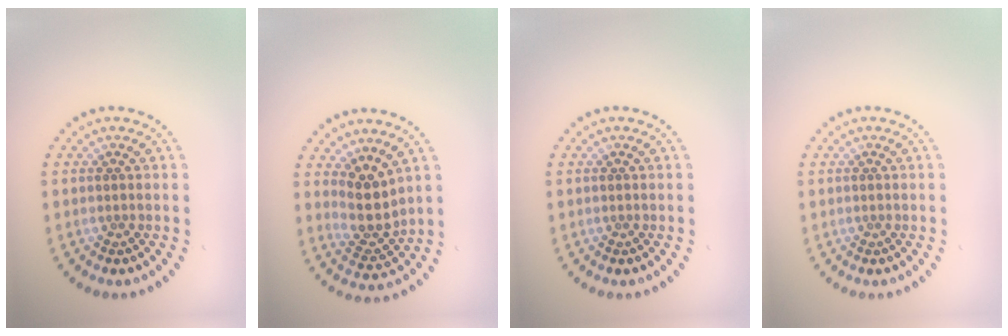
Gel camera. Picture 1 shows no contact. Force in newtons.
{"total": 3.5, "press": 2.7, "slide": 2.2}
{"total": 0.0}
{"total": 0.0}